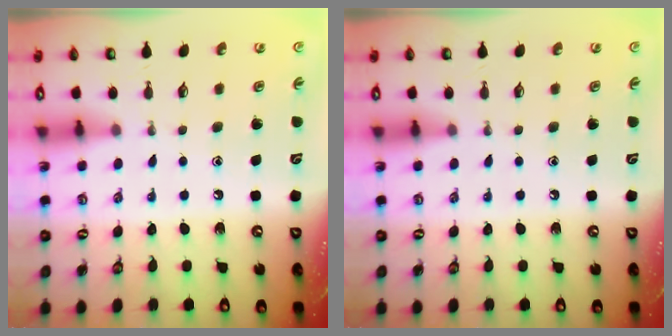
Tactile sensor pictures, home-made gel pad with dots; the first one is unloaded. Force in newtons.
{"total": 0.0}